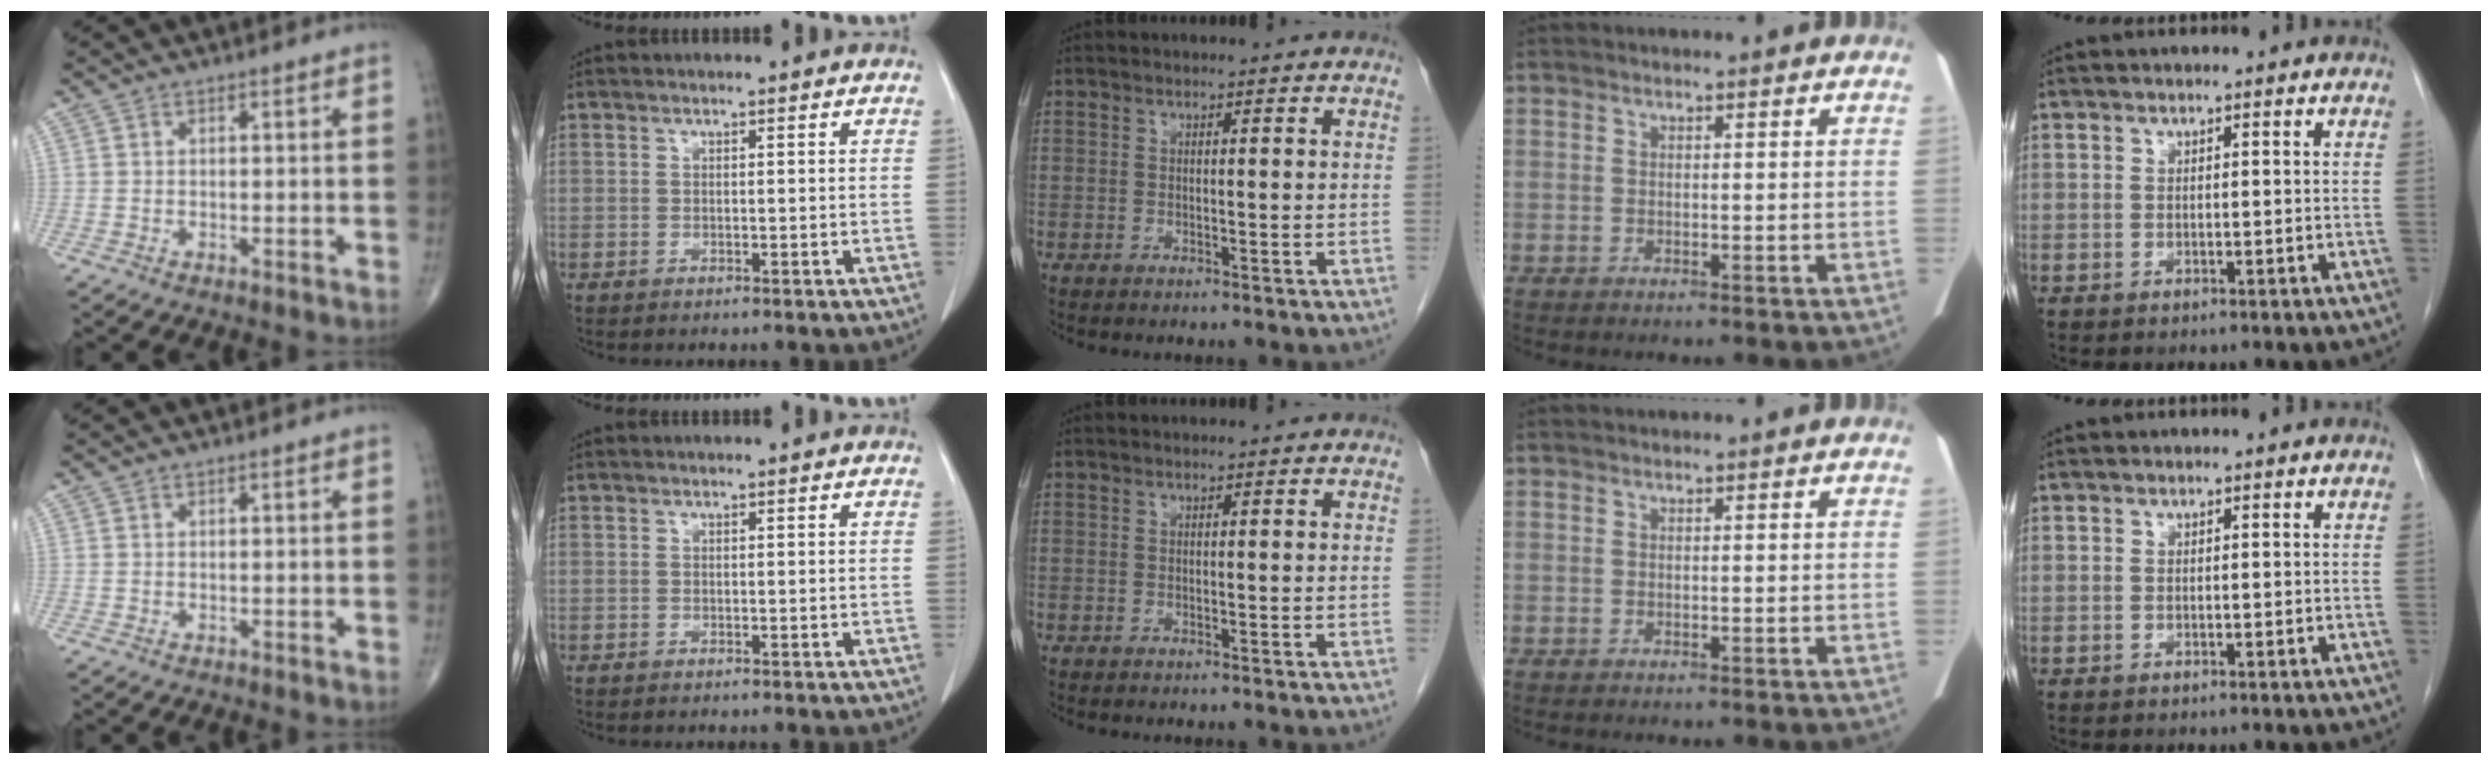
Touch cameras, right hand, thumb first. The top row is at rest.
{}